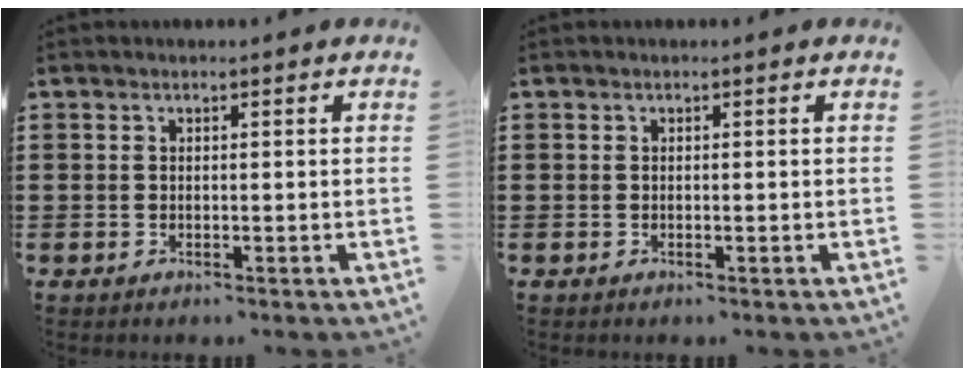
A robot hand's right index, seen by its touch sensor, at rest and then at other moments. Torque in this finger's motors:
{"motor_torque": [1.70, 0.44, 0.00, 0.00]}